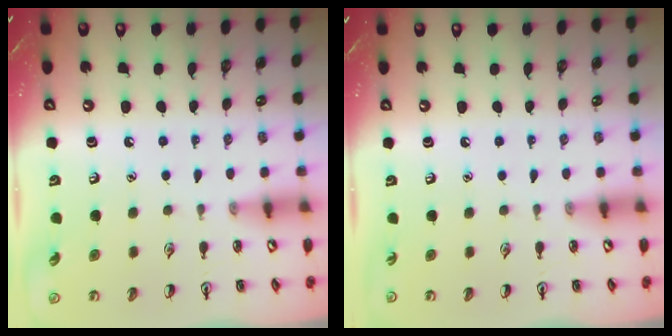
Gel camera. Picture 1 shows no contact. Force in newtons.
{"total": 0.0}